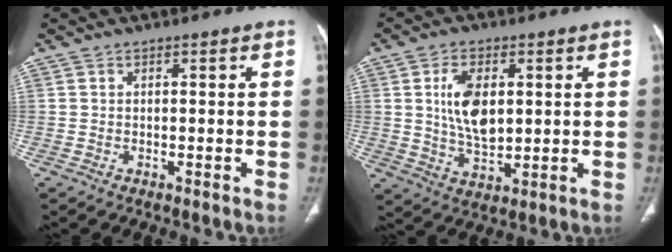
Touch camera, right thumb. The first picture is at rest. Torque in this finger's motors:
{"motor_torque": [1.36, 1.33, 1.37, -0.15, 0.17]}